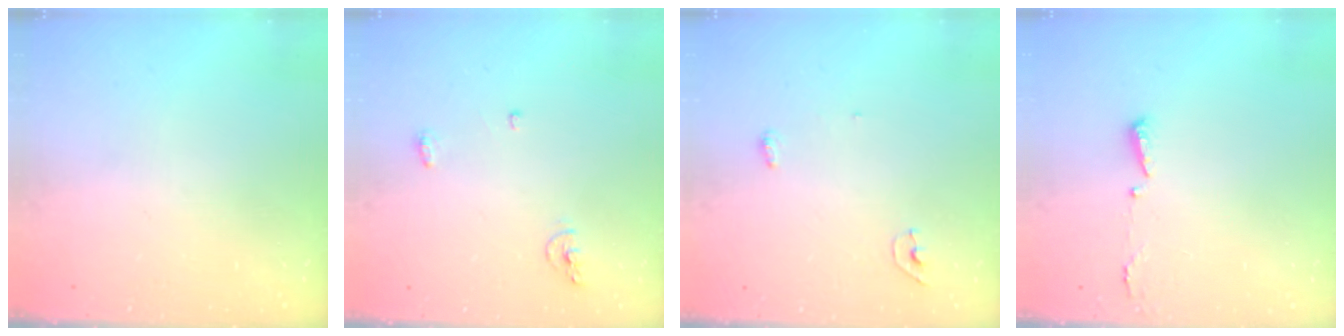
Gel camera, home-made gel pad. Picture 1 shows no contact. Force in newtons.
{"total": 4.8, "press": 4.7, "slide": 0.8}
{"total": 6.4, "press": 4.1, "slide": 4.9}
{"total": 2.9, "press": 2.8, "slide": 0.6}